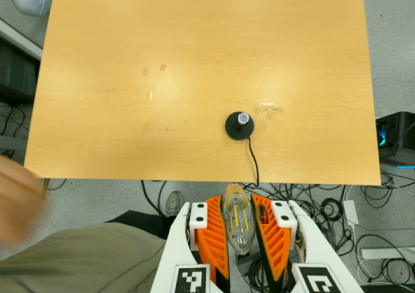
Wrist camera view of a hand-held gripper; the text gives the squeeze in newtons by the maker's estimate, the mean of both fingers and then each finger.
{"total": 21.6, "left": 24.1, "right": 19.1}